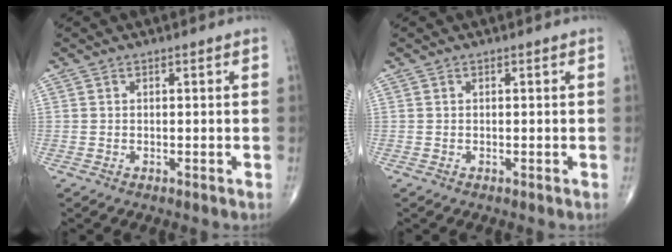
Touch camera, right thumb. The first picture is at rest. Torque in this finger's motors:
{"motor_torque": [-0.09, 0.09, -0.04, 0.01, 0.01]}